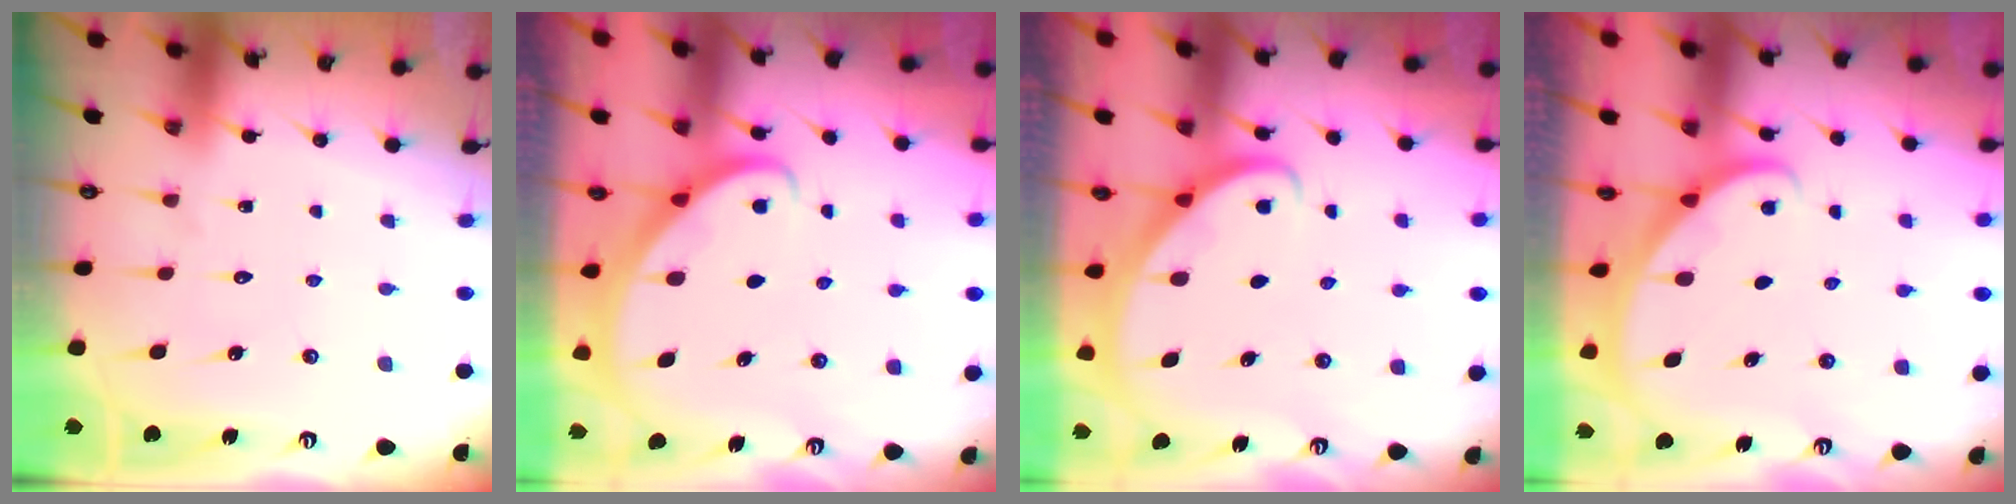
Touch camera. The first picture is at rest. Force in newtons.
{"total": 2.9, "press": 2.9, "slide": 0.2}
{"total": 2.8, "press": 2.8, "slide": 0.2}
{"total": 1.8, "press": 1.8, "slide": 0.1}